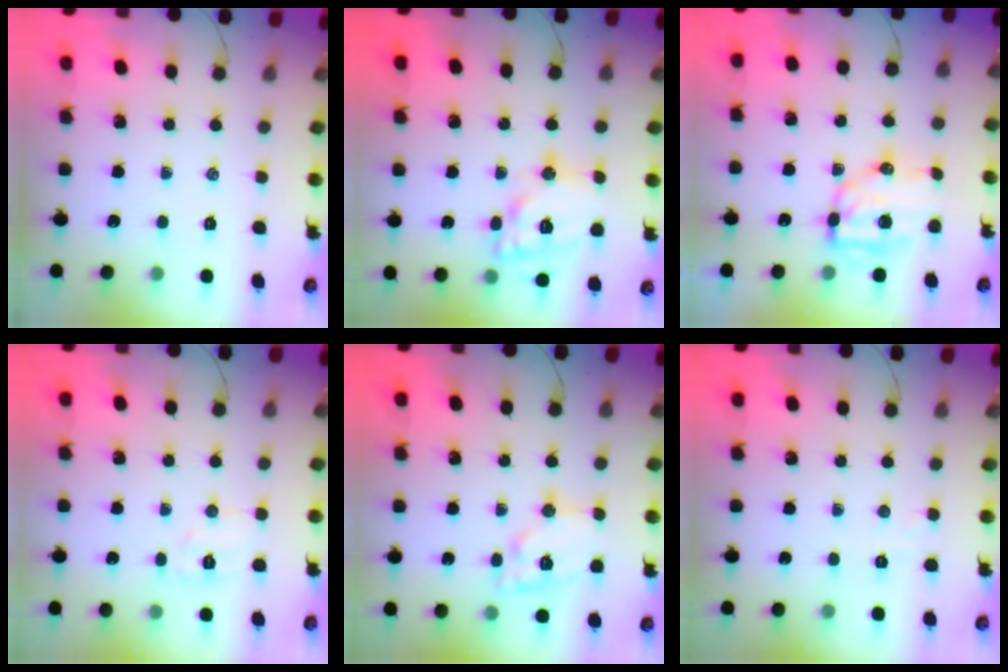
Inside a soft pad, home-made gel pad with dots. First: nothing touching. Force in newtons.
{"total": 15.3, "press": 15.2, "slide": 1.8}
{"total": 9.6, "press": 9.4, "slide": 1.8}
{"total": 5.7, "press": 5.6, "slide": 1.2}
{"total": 12.6, "press": 12.5, "slide": 1.5}
{"total": 2.5, "press": 2.4, "slide": 0.7}